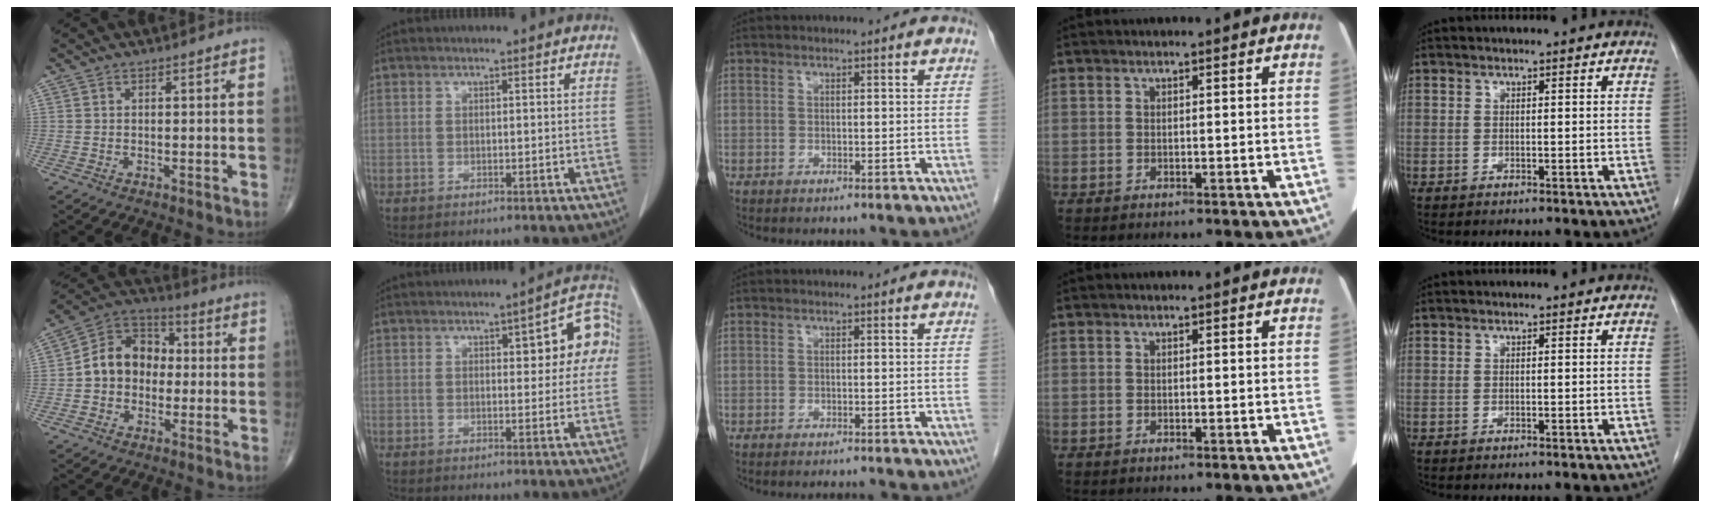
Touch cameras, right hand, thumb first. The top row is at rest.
{"thumb": {"total": 11.8, "force": [-0.3, 9.4, 7.2], "torque": [-0.091, 0.039, -0.019]}, "index": {"total": 9.2, "force": [2.4, 3.1, 8.4], "torque": [-0.083, 0.027, 0.025]}, "middle": {"total": 2.8, "force": [-2.6, -0.2, 1.1], "torque": [-0.012, -0.002, -0.033]}}